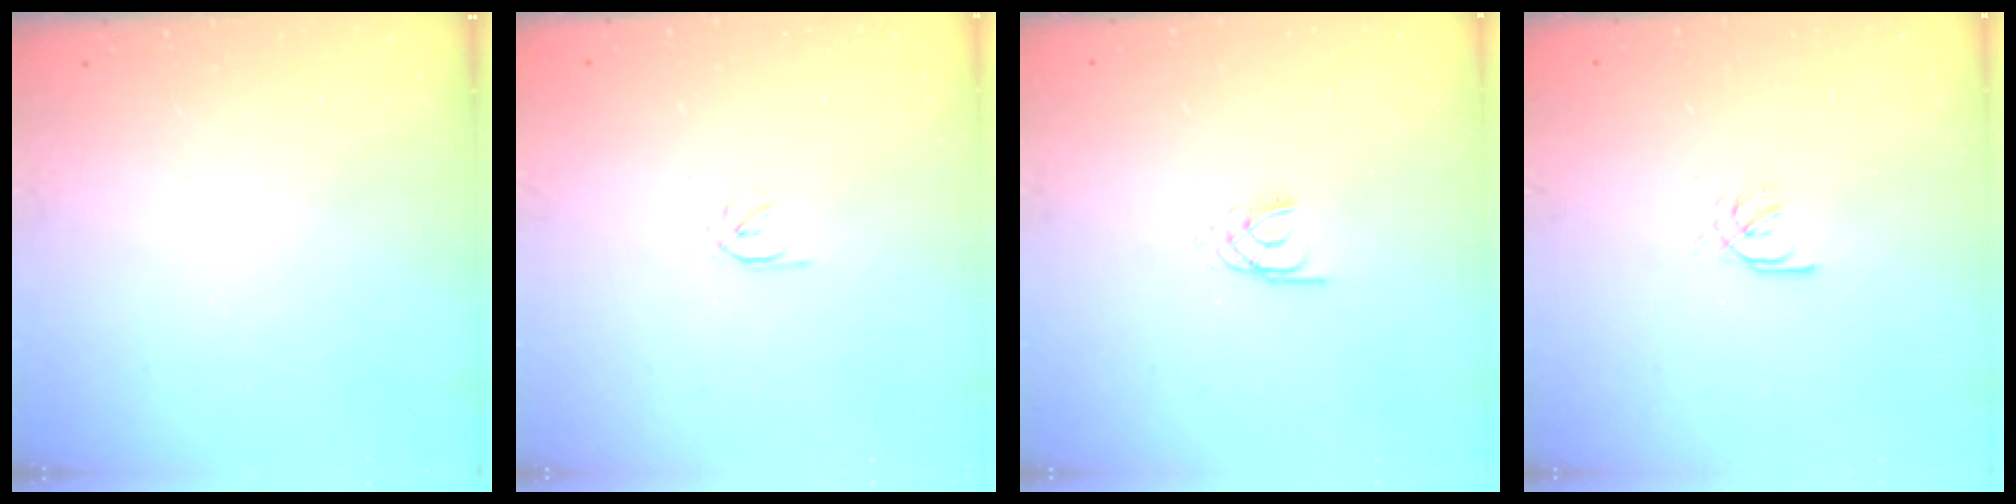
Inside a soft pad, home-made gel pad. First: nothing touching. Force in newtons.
{"total": 0.5, "press": 0.4, "slide": 0.4}
{"total": 1.9, "press": 1.9, "slide": 0.3}
{"total": 1.6, "press": 1.5, "slide": 0.3}